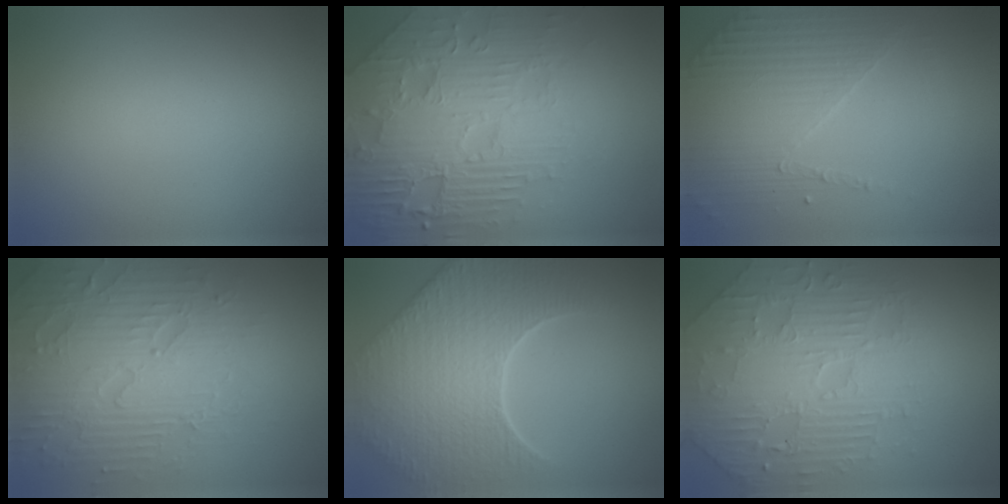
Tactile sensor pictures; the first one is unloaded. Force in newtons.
{"total": 7.6, "press": 6.1, "slide": 4.7}
{"total": 4.3, "press": 3.2, "slide": 2.9}
{"total": 7.0, "press": 5.7, "slide": 4.1}
{"total": 8.9, "press": 6.5, "slide": 6.1}
{"total": 5.1, "press": 4.9, "slide": 1.5}